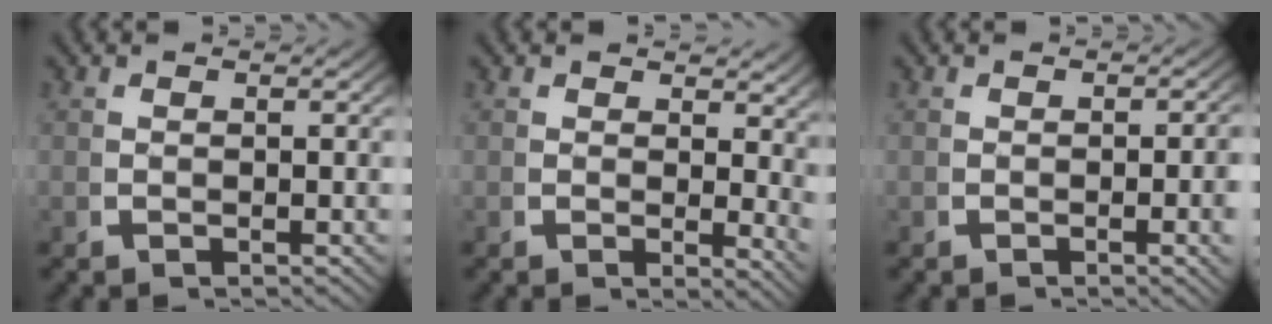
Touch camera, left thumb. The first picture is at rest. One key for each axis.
{"total": 2.7, "fx": 1.6, "fy": 1.3, "fz": 1.7, "tx": -0.007, "ty": -0.005, "tz": 0.021}
{"total": 1.9, "fx": -0.4, "fy": 0.4, "fz": 1.8, "tx": -0.025, "ty": 0.000, "tz": -0.007}